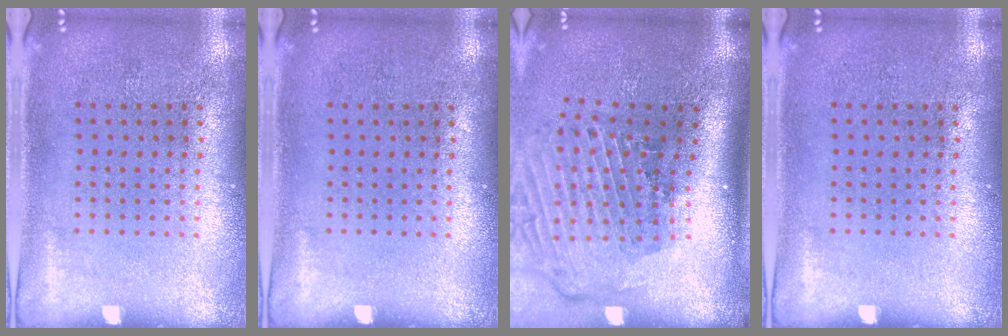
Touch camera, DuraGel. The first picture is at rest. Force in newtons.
{"total": 0.0}
{"total": 3.0, "press": 2.0, "slide": 2.2}
{"total": 0.0}